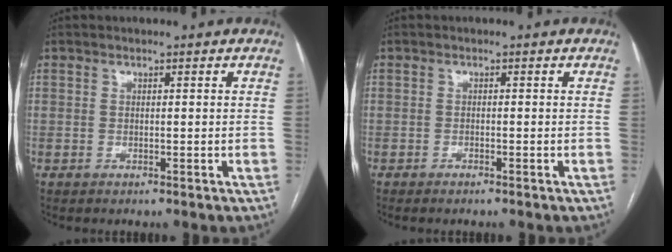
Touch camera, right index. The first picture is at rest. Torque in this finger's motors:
{"motor_torque": [0.05, 0.05, 0.04, 0.01]}